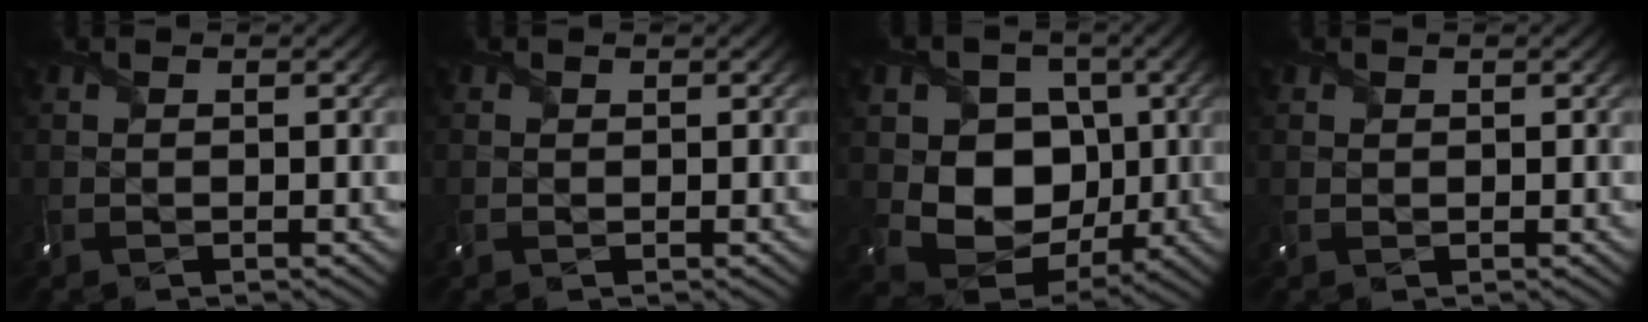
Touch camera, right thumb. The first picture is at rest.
{"total": 0.7, "force": [0.2, 0.6, 0.1], "torque": [0.000, -0.001, 0.004]}
{"total": 11.3, "force": [1.0, 9.4, 6.3], "torque": [-0.128, -0.006, 0.007]}
{"total": 0.8, "force": [0.4, 0.6, 0.3], "torque": [-0.008, 0.001, 0.010]}